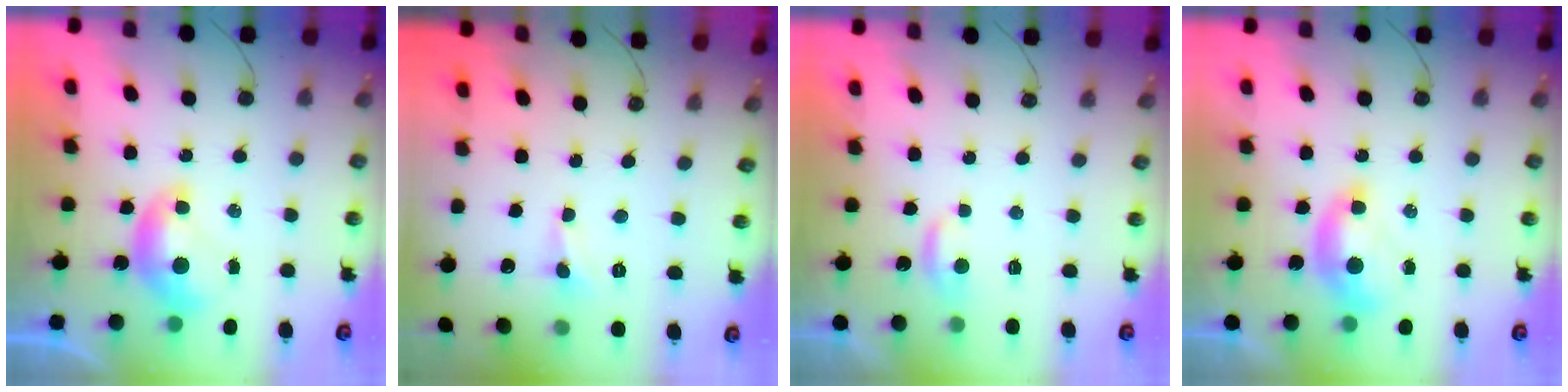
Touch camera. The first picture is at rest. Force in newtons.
{"total": 0.8, "press": 0.8, "slide": 0.2}
{"total": 1.8, "press": 1.8, "slide": 0.4}
{"total": 1.5, "press": 1.4, "slide": 0.5}